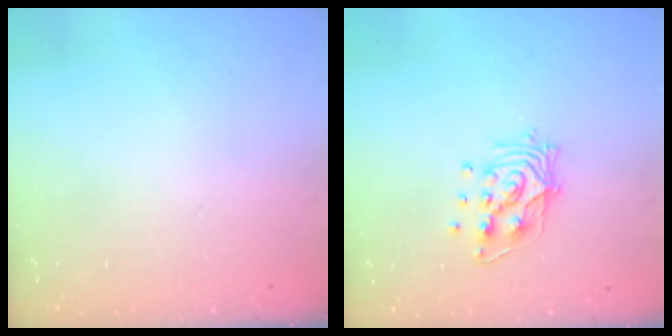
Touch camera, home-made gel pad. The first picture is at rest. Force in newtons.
{"total": 11.2, "press": 11.2, "slide": 0.6}